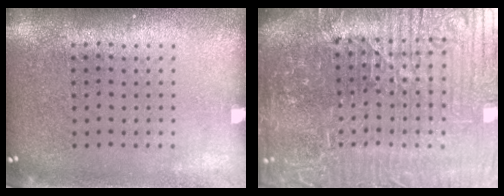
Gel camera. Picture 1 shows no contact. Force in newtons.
{"total": 7.8, "press": 6.9, "slide": 3.5}